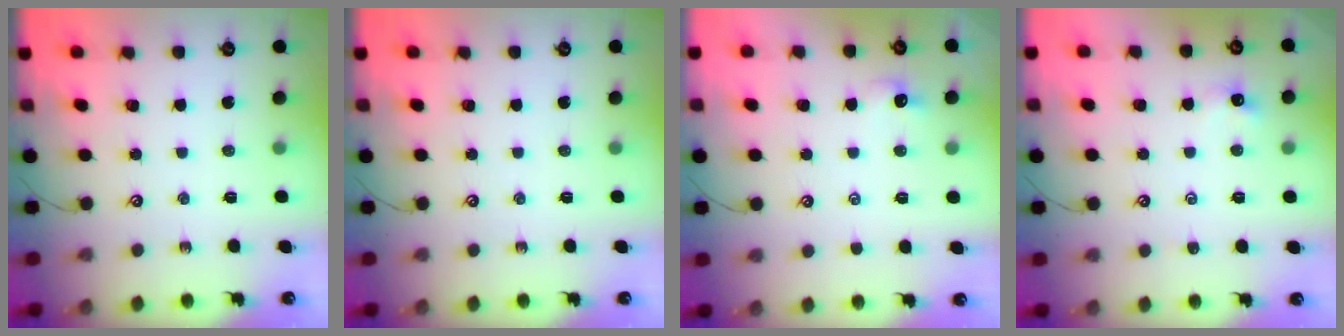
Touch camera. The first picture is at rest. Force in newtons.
{"total": 0.0}
{"total": 1.0, "press": 0.9, "slide": 0.5}
{"total": 0.6, "press": 0.5, "slide": 0.4}